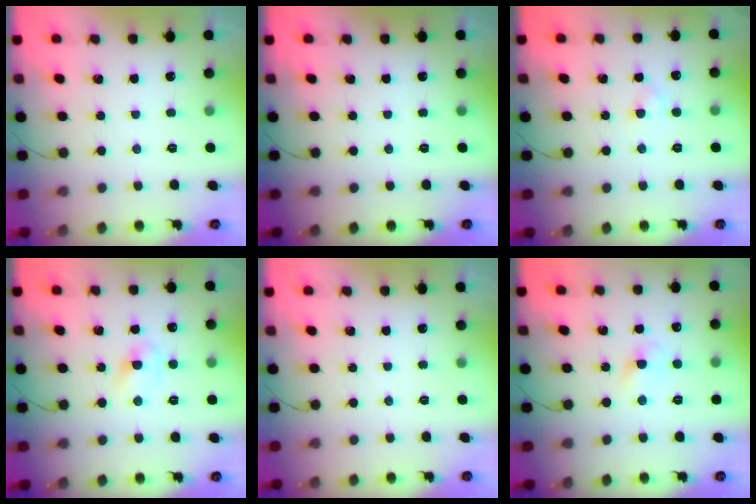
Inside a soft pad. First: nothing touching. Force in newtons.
{"total": 0.0}
{"total": 2.5, "press": 2.3, "slide": 1.0}
{"total": 4.0, "press": 3.7, "slide": 1.5}
{"total": 0.0}
{"total": 3.0, "press": 2.8, "slide": 1.2}